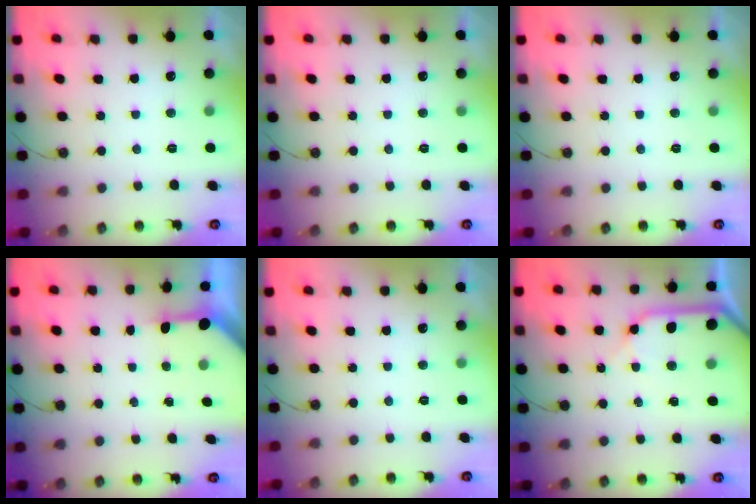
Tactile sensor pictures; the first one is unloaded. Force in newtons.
{"total": 0.0}
{"total": 0.0}
{"total": 3.3, "press": 3.3, "slide": 0.3}
{"total": 0.0}
{"total": 11.1, "press": 11.0, "slide": 1.4}